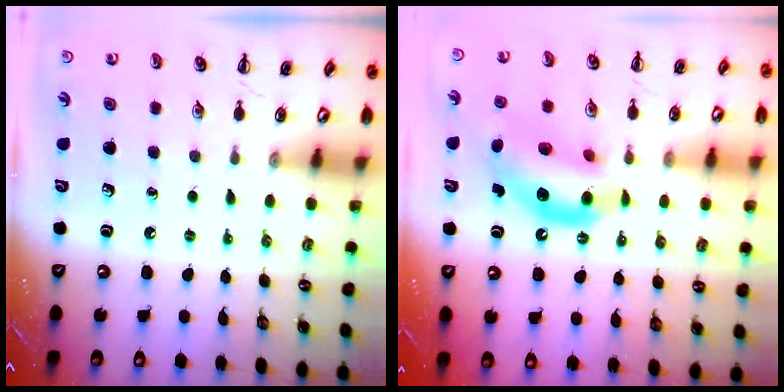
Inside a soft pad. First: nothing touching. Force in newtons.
{"total": 13.1, "press": 12.7, "slide": 3.4}